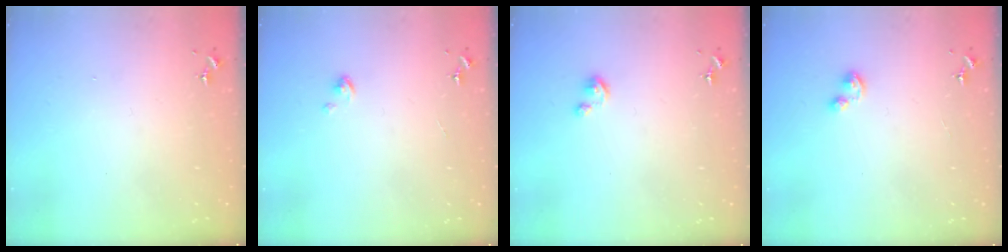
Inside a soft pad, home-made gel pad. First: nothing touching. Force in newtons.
{"total": 3.0, "press": 3.0, "slide": 0.2}
{"total": 2.6, "press": 2.6, "slide": 0.3}
{"total": 1.9, "press": 1.9, "slide": 0.3}